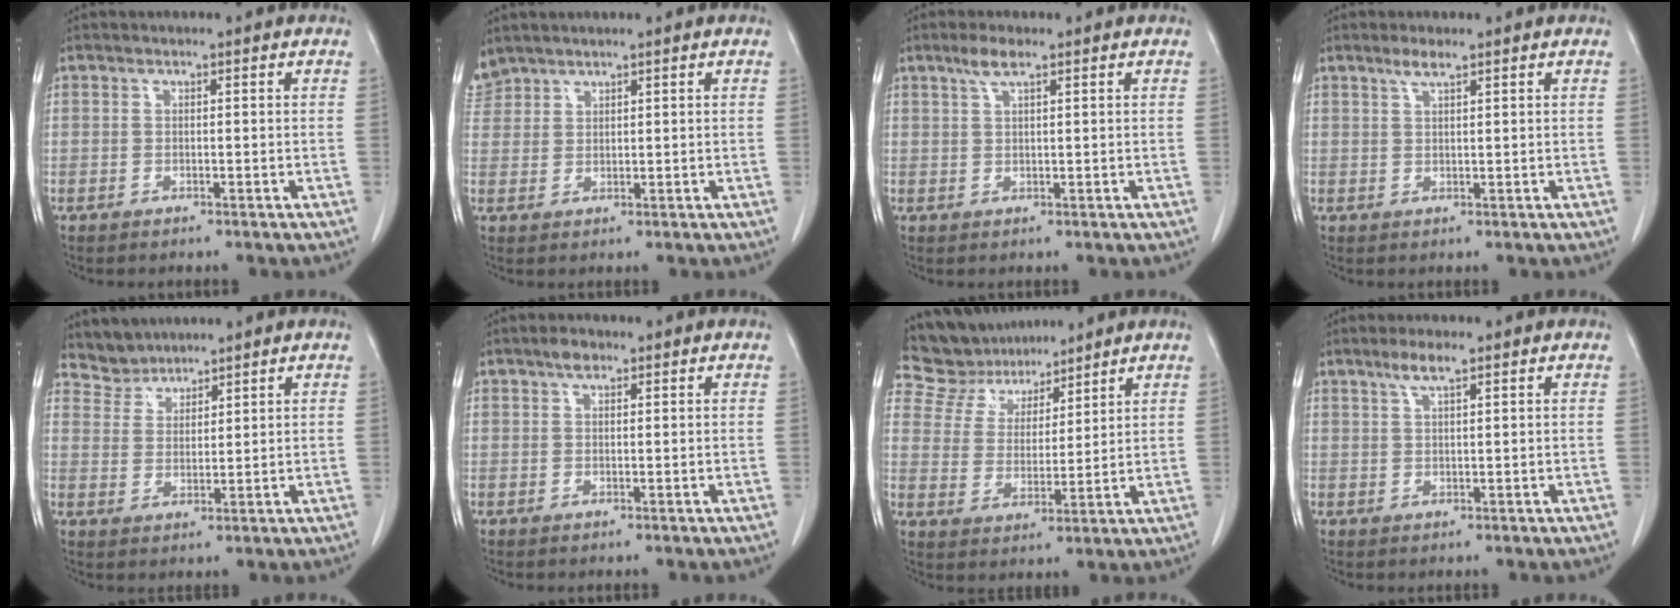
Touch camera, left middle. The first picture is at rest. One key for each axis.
{"total": 3.3, "fx": 3.1, "fy": 1.2, "fz": -0.1, "tx": -0.005, "ty": 0.013, "tz": 0.069}
{"total": 2.7, "fx": 1.8, "fy": 0.3, "fz": 2.0, "tx": -0.046, "ty": 0.005, "tz": 0.037}
{"total": 2.0, "fx": 1.5, "fy": 0.1, "fz": 1.3, "tx": -0.031, "ty": 0.002, "tz": 0.031}
{"total": 4.1, "fx": 3.8, "fy": 1.3, "fz": -0.7, "tx": 0.012, "ty": 0.006, "tz": 0.077}
{"total": 1.8, "fx": 1.2, "fy": 0.9, "fz": 1.1, "tx": -0.021, "ty": 0.007, "tz": 0.019}
{"total": 10.3, "fx": 9.6, "fy": 3.4, "fz": 1.5, "tx": -0.038, "ty": 0.019, "tz": 0.186}
{"total": 3.1, "fx": 2.1, "fy": 0.4, "fz": 2.3, "tx": -0.051, "ty": 0.004, "tz": 0.041}